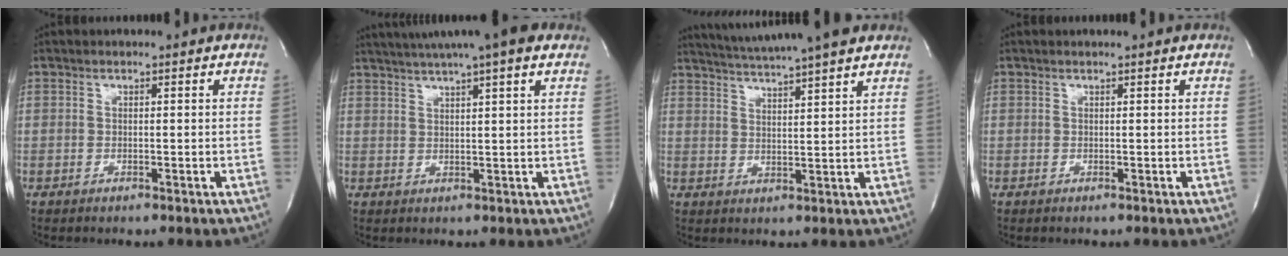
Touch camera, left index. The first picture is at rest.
{"total": 11.7, "force": [9.0, 0.4, 7.5], "torque": [-0.128, 0.031, 0.115]}
{"total": 12.9, "force": [11.3, -0.3, 6.3], "torque": [-0.115, 0.015, 0.160]}
{"total": 0.0}